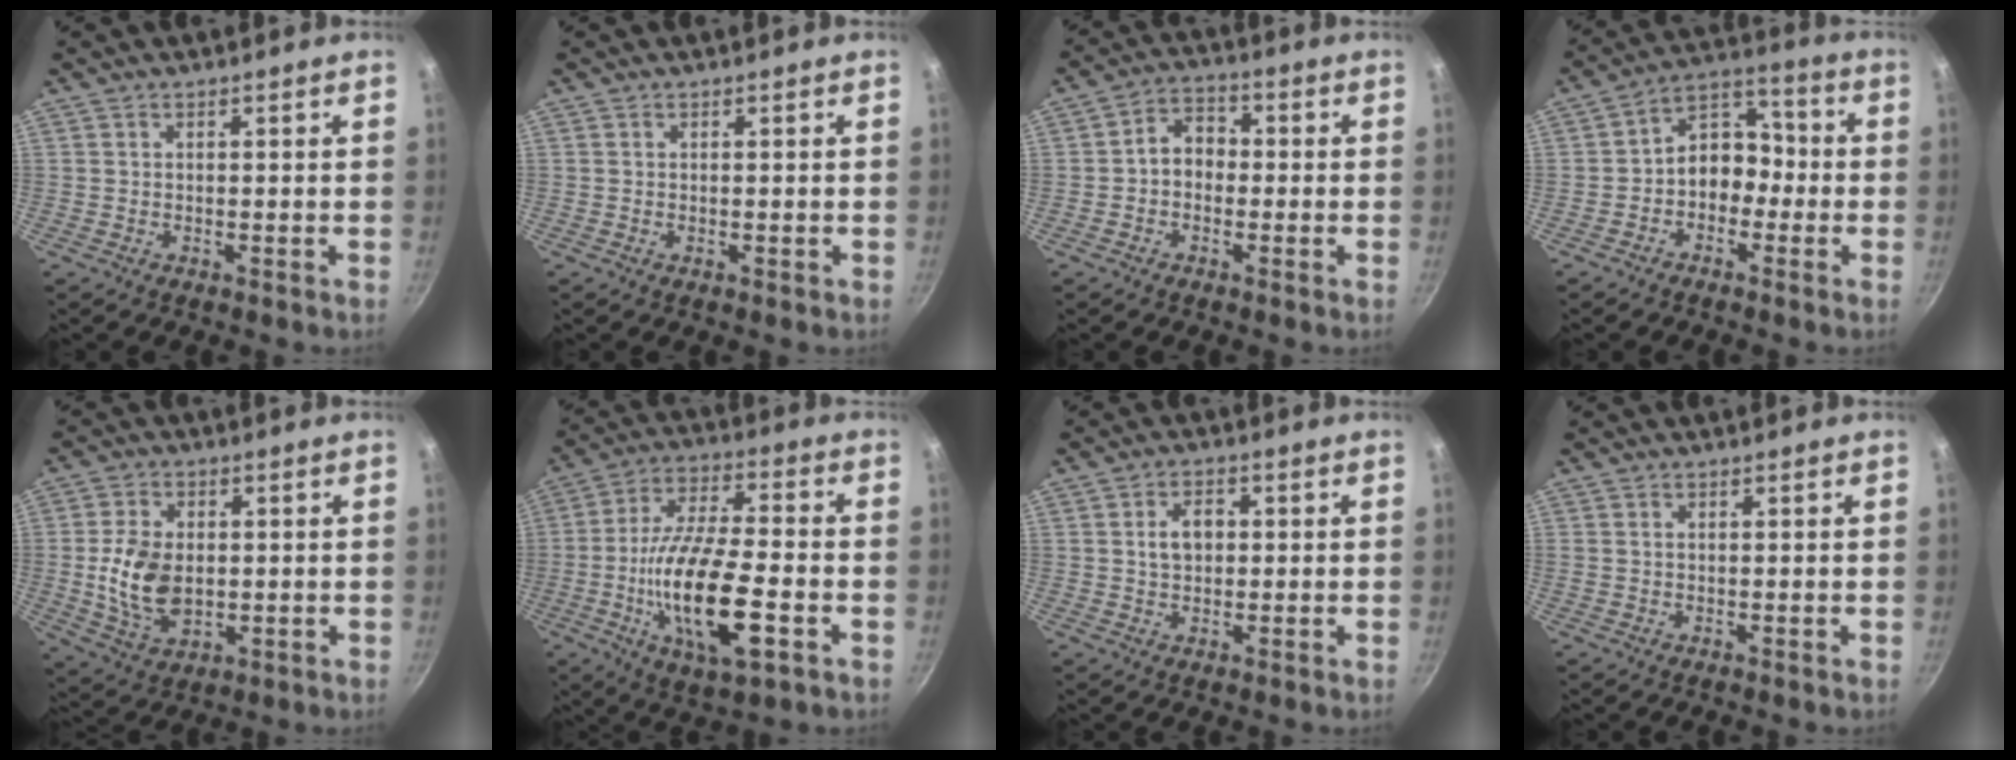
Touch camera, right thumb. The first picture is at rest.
{"total": 0.0}
{"total": 5.7, "force": [-0.7, 4.5, 3.5], "torque": [-0.031, 0.024, -0.026]}
{"total": 9.2, "force": [-2.0, 7.1, 5.4], "torque": [-0.032, 0.053, -0.052]}
{"total": 11.4, "force": [-0.1, 7.5, 8.5], "torque": [-0.152, -0.006, 0.003]}
{"total": 19.7, "force": [-5.2, 7.1, 17.6], "torque": [-0.324, 0.016, -0.096]}
{"total": 5.0, "force": [0.5, 3.5, 3.5], "torque": [-0.040, 0.011, 0.007]}
{"total": 0.6, "force": [0.1, 0.5, 0.4], "torque": [-0.006, 0.003, 0.002]}